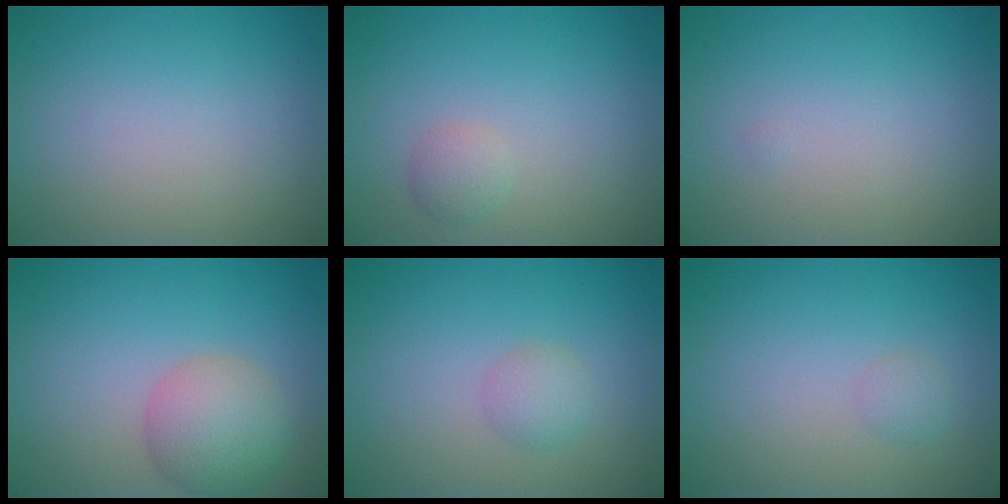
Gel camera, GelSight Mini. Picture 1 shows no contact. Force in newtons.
{"total": 1.3, "press": 1.3, "slide": 0.2}
{"total": 0.0}
{"total": 4.6, "press": 4.6, "slide": 0.2}
{"total": 1.7, "press": 1.7, "slide": 0.0}
{"total": 1.0, "press": 1.0, "slide": 0.0}